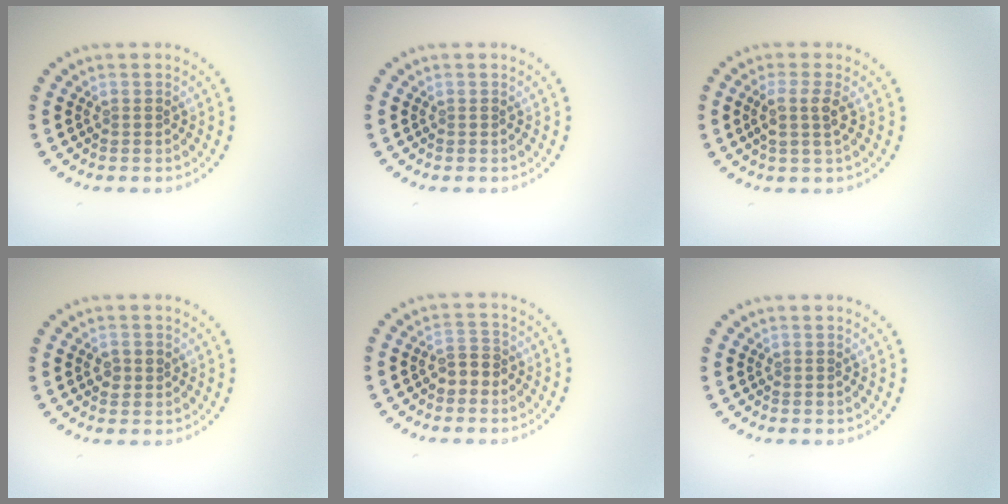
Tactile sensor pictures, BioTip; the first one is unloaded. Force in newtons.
{"total": 0.0}
{"total": 2.4, "press": 2.0, "slide": 1.3}
{"total": 1.5, "press": 1.5, "slide": 0.2}
{"total": 2.0, "press": 1.9, "slide": 0.6}
{"total": 0.0}